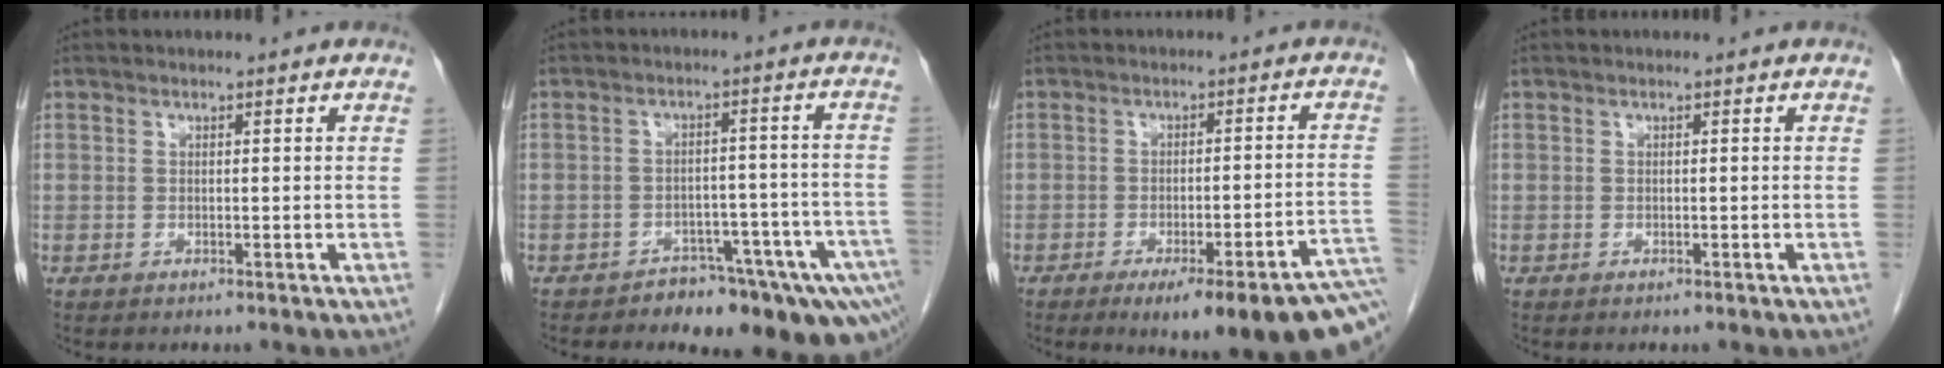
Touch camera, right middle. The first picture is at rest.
{"total": 11.9, "force": [-9.0, 4.4, 6.4], "torque": [-0.026, 0.029, -0.116]}
{"total": 18.1, "force": [-13.0, 1.8, 12.4], "torque": [-0.081, 0.003, -0.164]}
{"total": 0.0}